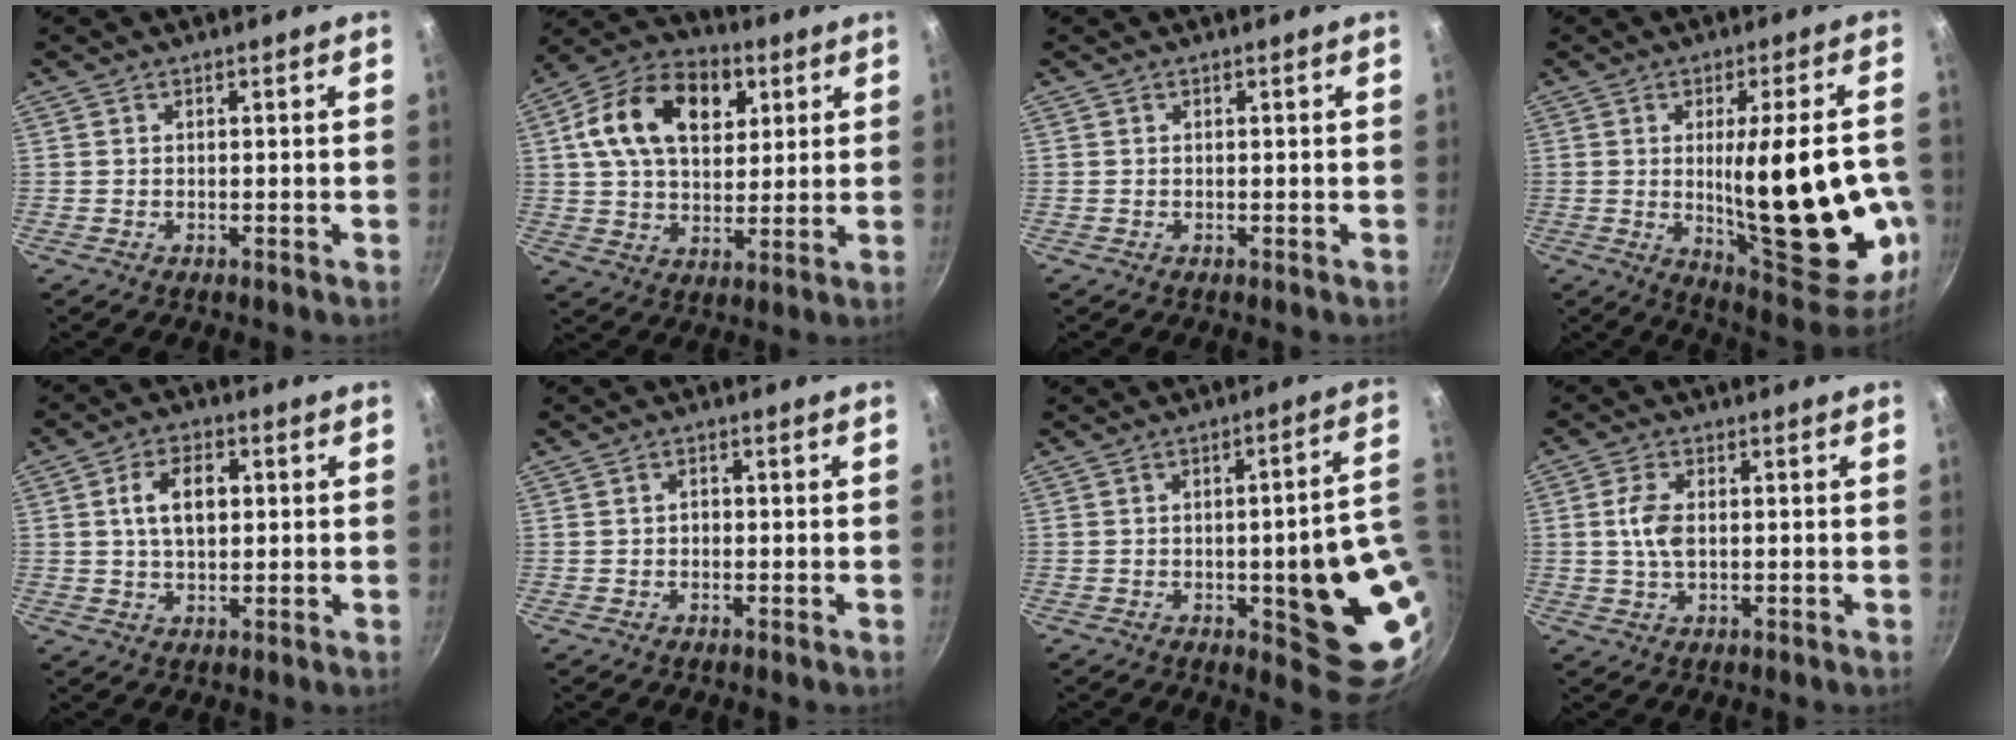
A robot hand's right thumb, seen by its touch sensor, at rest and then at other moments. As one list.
[{"total": 18.2, "force": [5.8, 12.0, 12.3], "torque": [-0.182, 0.005, 0.086]}, {"total": 0.0}, {"total": 25.4, "force": [-2.9, 7.8, 24.0], "torque": [-0.306, -0.018, -0.020]}, {"total": 7.8, "force": [1.3, 4.7, 6.0], "torque": [-0.086, 0.009, 0.020]}, {"total": 1.2, "force": [-0.2, 1.0, 0.7], "torque": [-0.010, 0.005, -0.005]}, {"total": 18.7, "force": [-1.8, 5.8, 17.6], "torque": [-0.168, 0.000, -0.020]}, {"total": 5.1, "force": [0.3, 2.8, 4.2], "torque": [-0.083, 0.006, 0.004]}]